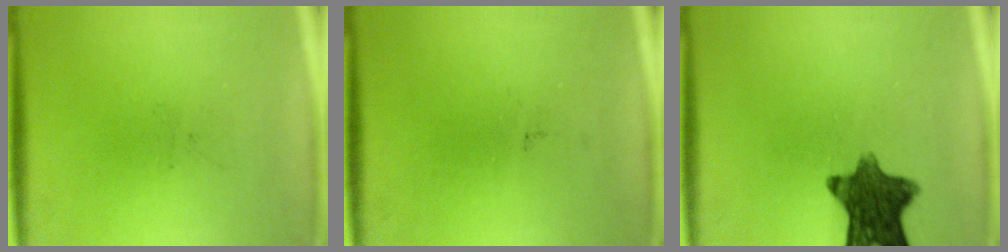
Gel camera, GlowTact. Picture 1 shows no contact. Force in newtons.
{"total": 0.0}
{"total": 10.6}